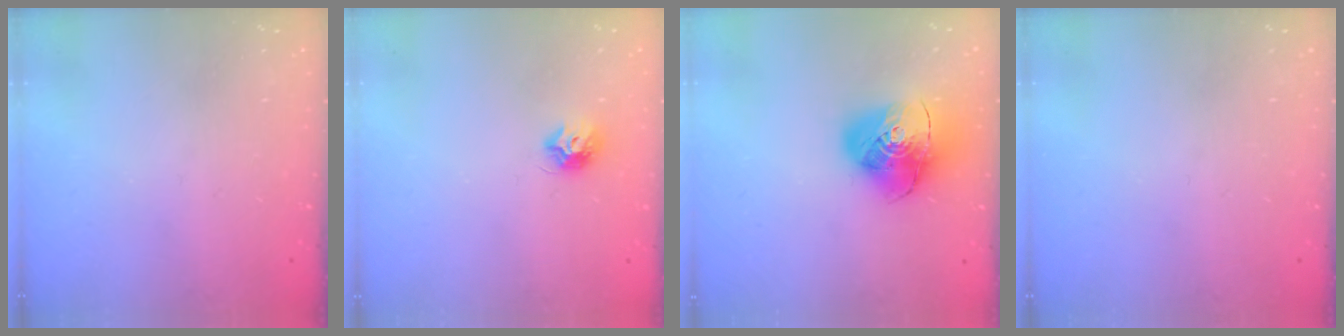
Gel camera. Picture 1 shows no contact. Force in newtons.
{"total": 7.4, "press": 7.4, "slide": 0.2}
{"total": 15.3, "press": 15.2, "slide": 1.8}
{"total": 0.0}